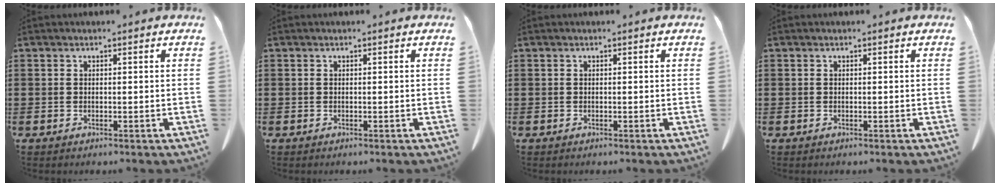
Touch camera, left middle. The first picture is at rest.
{"total": 0.0}
{"total": 0.0}
{"total": 0.0}